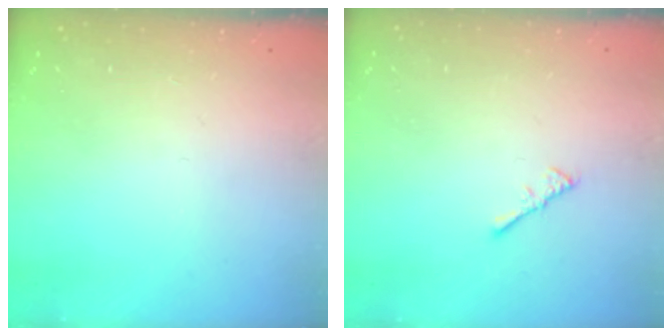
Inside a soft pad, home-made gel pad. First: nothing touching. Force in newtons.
{"total": 2.2, "press": 2.1, "slide": 0.5}